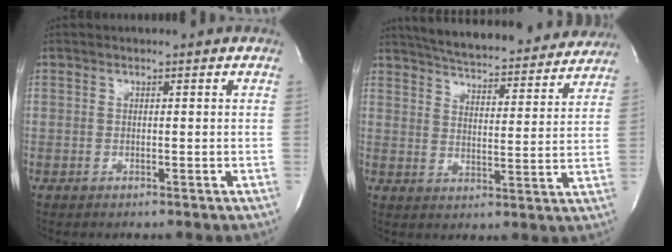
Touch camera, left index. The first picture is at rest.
{"total": 23.7, "force": [21.9, 4.5, 8.0], "torque": [-0.129, -0.022, 0.282]}